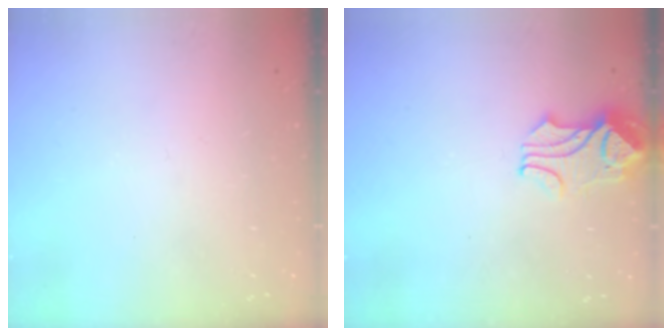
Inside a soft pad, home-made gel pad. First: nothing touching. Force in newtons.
{"total": 2.2, "press": 2.1, "slide": 0.7}